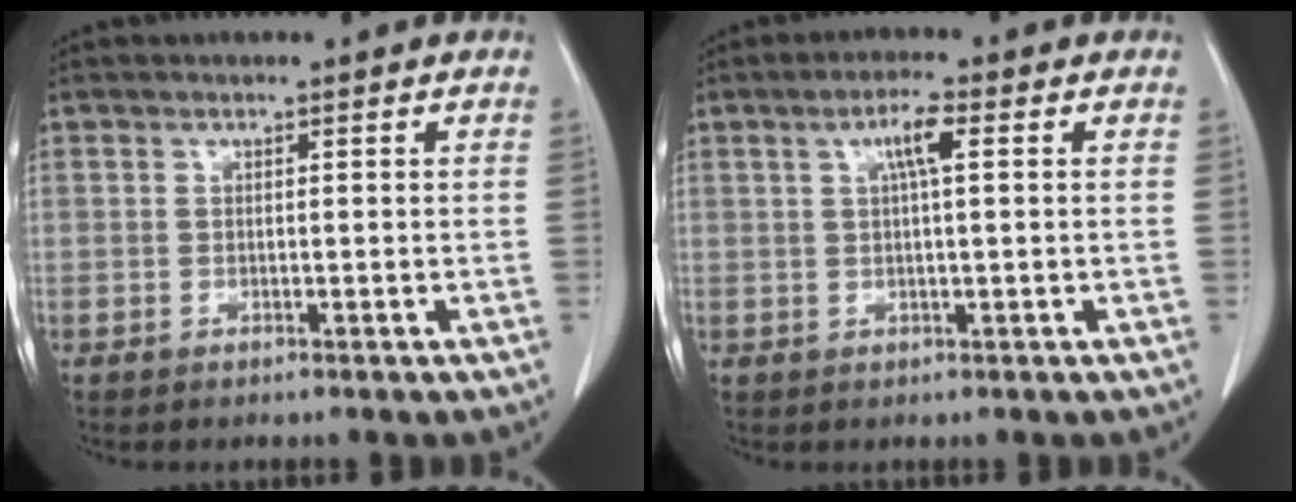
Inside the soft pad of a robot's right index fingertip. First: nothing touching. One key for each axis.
{"total": 4.3, "fx": 1.3, "fy": 0.8, "fz": 4.0, "tx": -0.080, "ty": 0.009, "tz": 0.026}